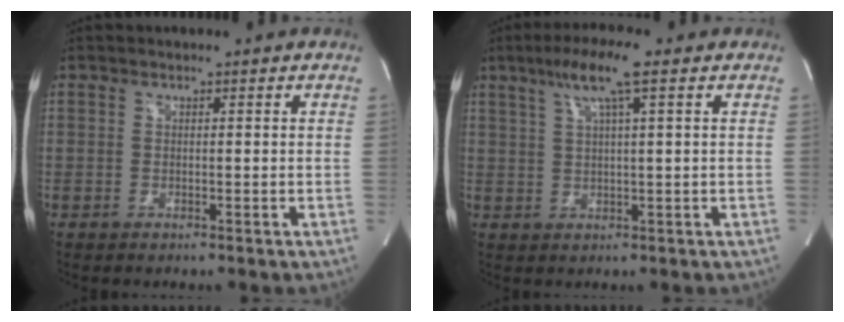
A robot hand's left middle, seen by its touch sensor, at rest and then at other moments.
{"total": 6.8, "force": [3.5, -0.1, 5.8], "torque": [-0.111, 0.014, 0.064]}